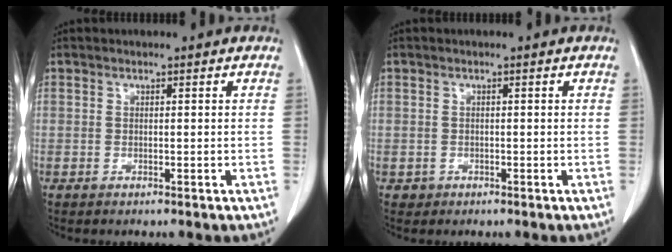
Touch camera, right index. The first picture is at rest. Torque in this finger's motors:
{"motor_torque": [-0.22, 0.02, -0.54, -0.12]}